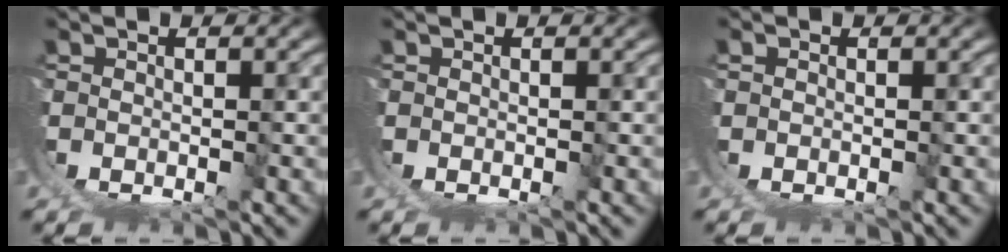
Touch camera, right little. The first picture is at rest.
{"total": 0.0}
{"total": 0.0}